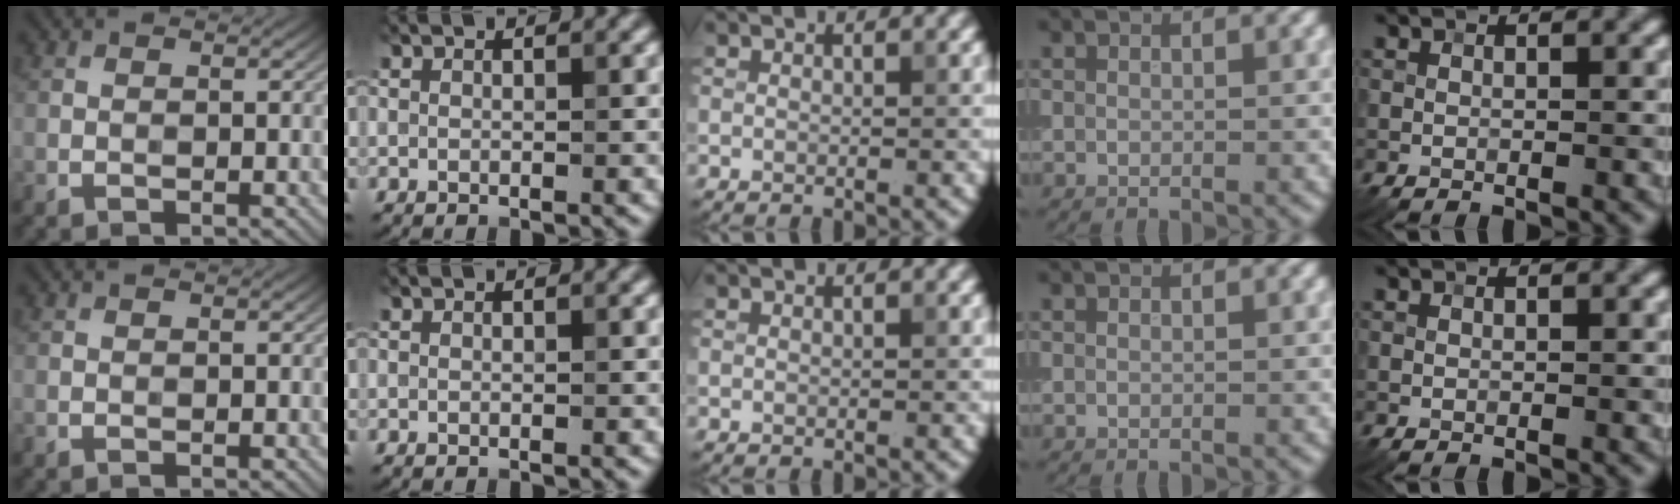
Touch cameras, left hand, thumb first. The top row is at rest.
{}